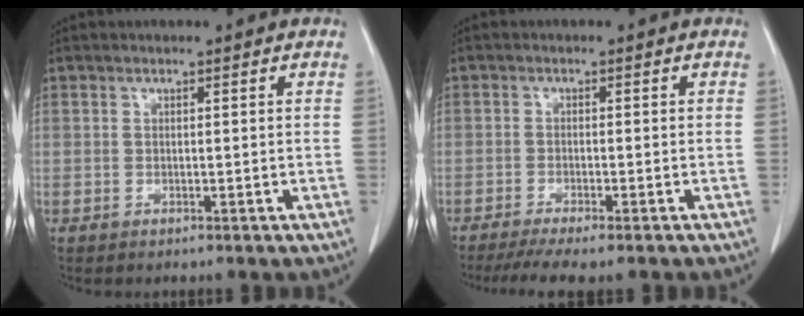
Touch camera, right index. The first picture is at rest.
{"total": 7.2, "force": [-5.8, 0.7, 4.1], "torque": [-0.064, -0.014, -0.091]}